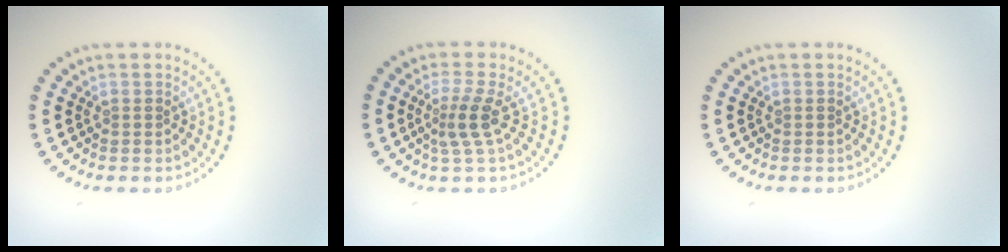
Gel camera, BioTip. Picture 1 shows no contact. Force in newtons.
{"total": 2.6, "press": 1.7, "slide": 1.9}
{"total": 0.0}